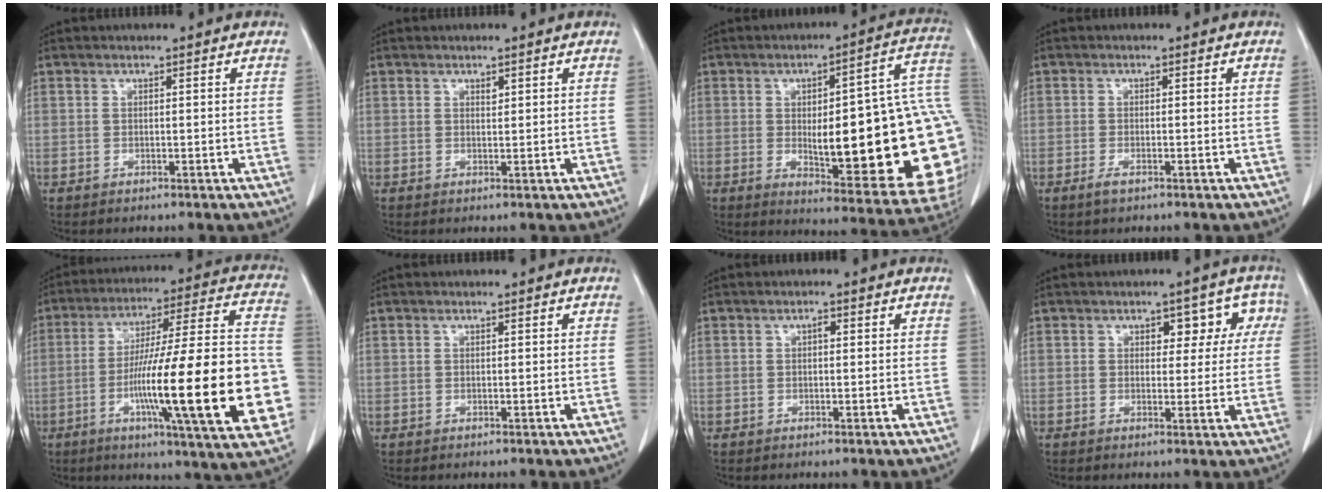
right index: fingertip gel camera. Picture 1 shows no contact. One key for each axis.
{"total": 0.7, "fx": 0.5, "fy": 0.3, "fz": 0.4, "tx": -0.004, "ty": -0.005, "tz": 0.006}
{"total": 27.5, "fx": -1.2, "fy": 5.3, "fz": 27.0, "tx": -0.266, "ty": 0.017, "tz": -0.006}
{"total": 1.3, "fx": -0.8, "fy": 0.3, "fz": 1.0, "tx": -0.020, "ty": -0.002, "tz": -0.014}
{"total": 27.6, "fx": -6.2, "fy": 2.4, "fz": 26.8, "tx": -0.354, "ty": -0.002, "tz": -0.098}
{"total": 0.0}
{"total": 0.8, "fx": 0.2, "fy": 0.4, "fz": 0.6, "tx": -0.008, "ty": 0.003, "tz": 0.000}
{"total": 5.5, "fx": 1.9, "fy": 3.5, "fz": 3.8, "tx": -0.023, "ty": 0.024, "tz": 0.019}